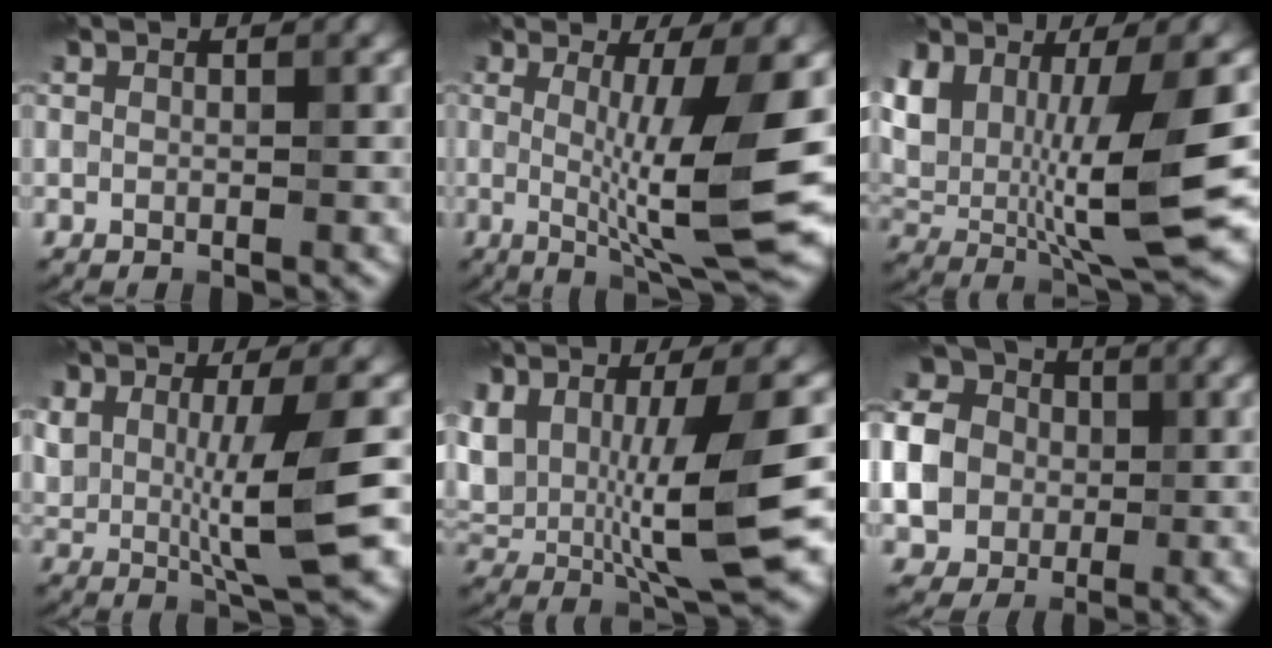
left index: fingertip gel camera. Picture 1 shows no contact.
{"total": 9.8, "force": [-0.1, 1.5, 9.7], "torque": [-0.134, -0.015, 0.003]}
{"total": 11.3, "force": [0.5, 4.8, 10.2], "torque": [-0.193, -0.021, 0.015]}
{"total": 7.0, "force": [0.1, 1.7, 6.8], "torque": [-0.122, -0.011, 0.006]}
{"total": 10.8, "force": [0.1, 3.7, 10.1], "torque": [-0.186, -0.014, 0.010]}
{"total": 10.2, "force": [-0.2, 9.0, 4.7], "torque": [-0.130, 0.011, -0.035]}